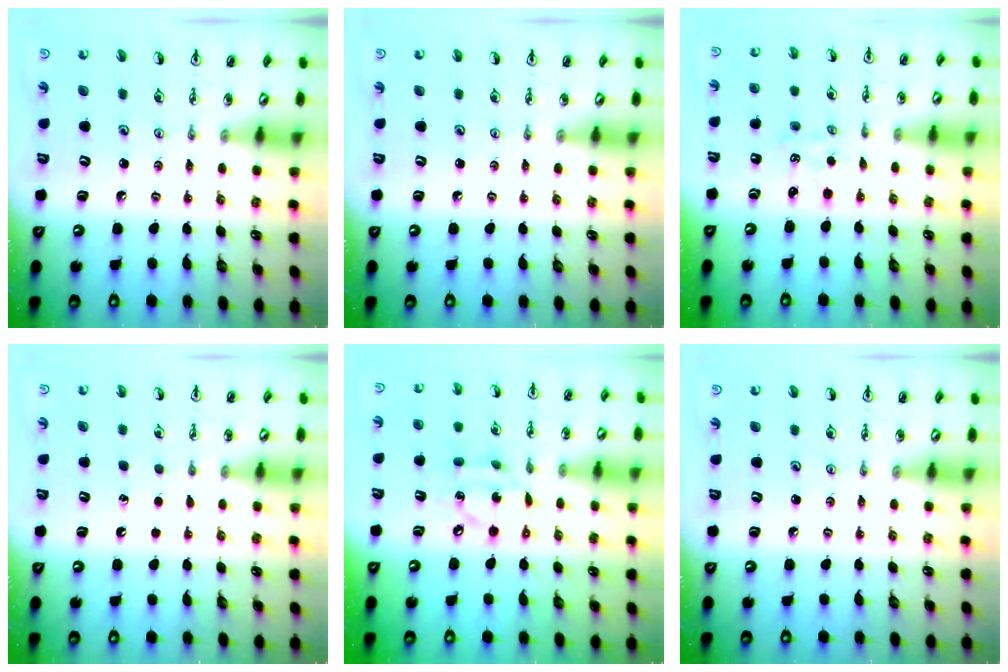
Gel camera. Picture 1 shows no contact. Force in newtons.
{"total": 0.0}
{"total": 1.2, "press": 1.2, "slide": 0.2}
{"total": 1.5, "press": 1.5, "slide": 0.1}
{"total": 9.6, "press": 9.6, "slide": 0.5}
{"total": 0.0}